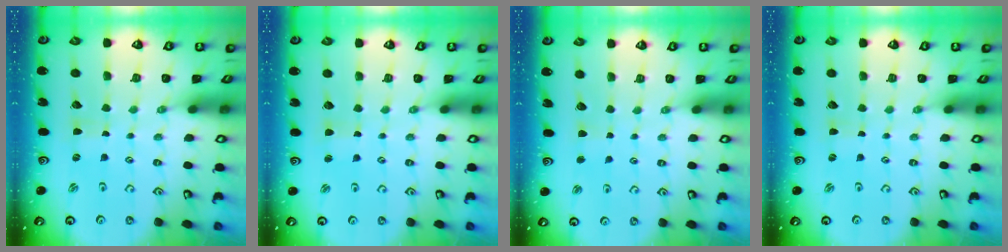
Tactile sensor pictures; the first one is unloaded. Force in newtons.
{"total": 2.2, "press": 2.2, "slide": 0.1}
{"total": 2.1, "press": 2.0, "slide": 0.3}
{"total": 0.0}